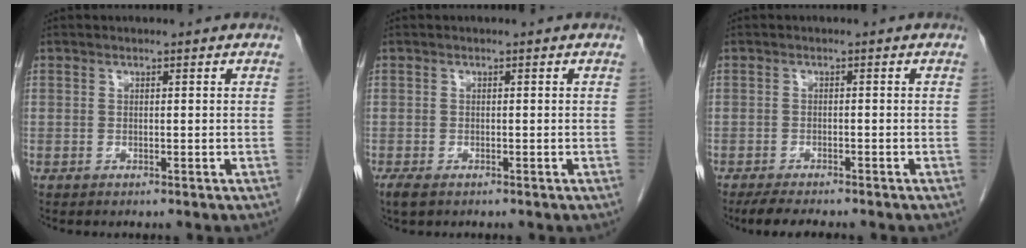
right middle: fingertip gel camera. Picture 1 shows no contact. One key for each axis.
{"total": 2.0, "fx": -1.3, "fy": 0.8, "fz": 1.3, "tx": -0.030, "ty": -0.006, "tz": -0.019}
{"total": 4.6, "fx": -3.9, "fy": 0.5, "fz": 2.3, "tx": -0.043, "ty": -0.014, "tz": -0.061}